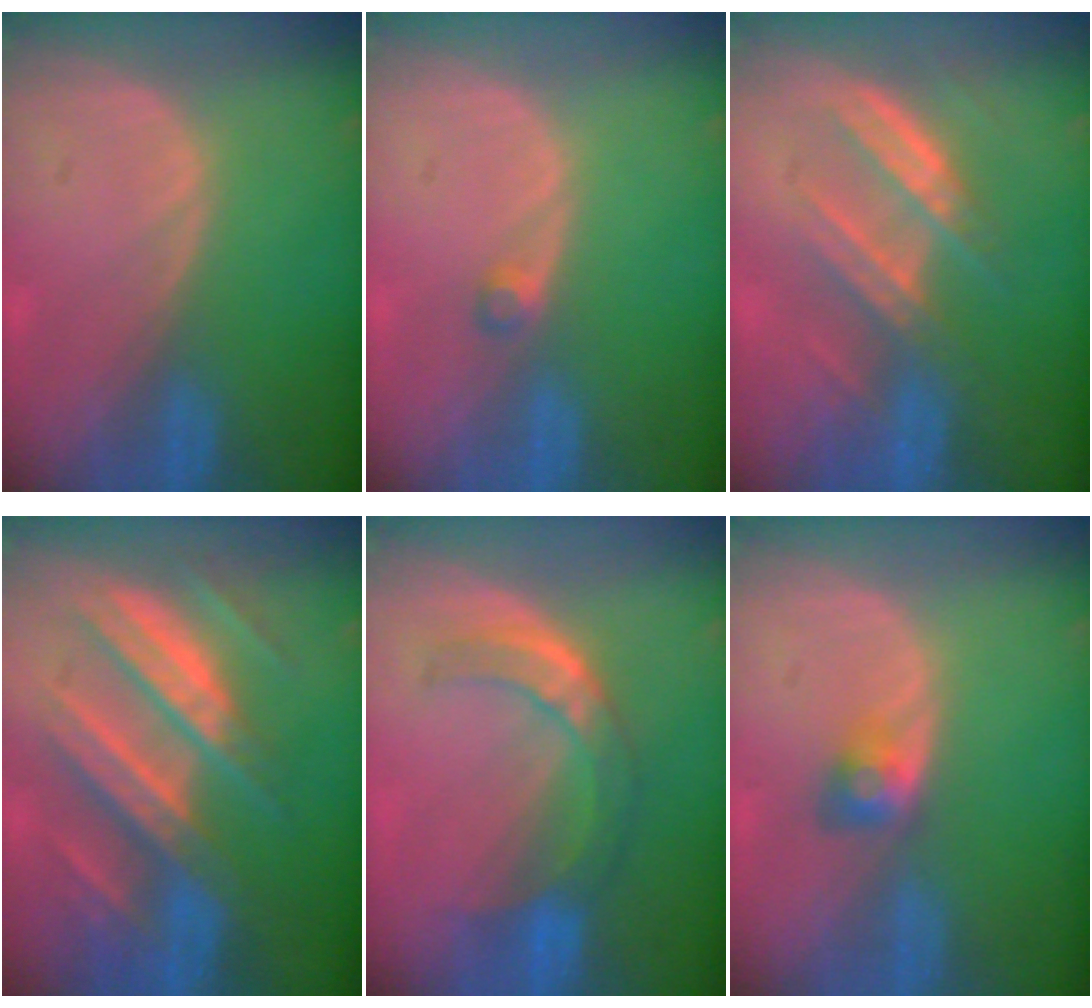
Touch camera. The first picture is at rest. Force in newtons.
{"total": 1.5, "press": 1.2, "slide": 0.8}
{"total": 6.5, "press": 6.4, "slide": 1.1}
{"total": 11.4, "press": 11.3, "slide": 1.0}
{"total": 7.7, "press": 6.5, "slide": 4.2}
{"total": 3.0, "press": 2.7, "slide": 1.3}